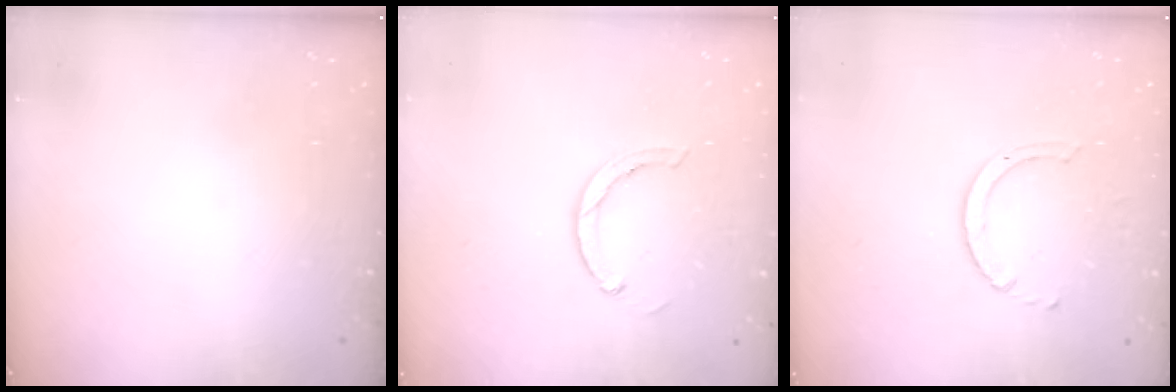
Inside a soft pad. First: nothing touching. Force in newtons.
{"total": 3.0, "press": 3.0, "slide": 0.1}
{"total": 3.6, "press": 3.6, "slide": 0.5}